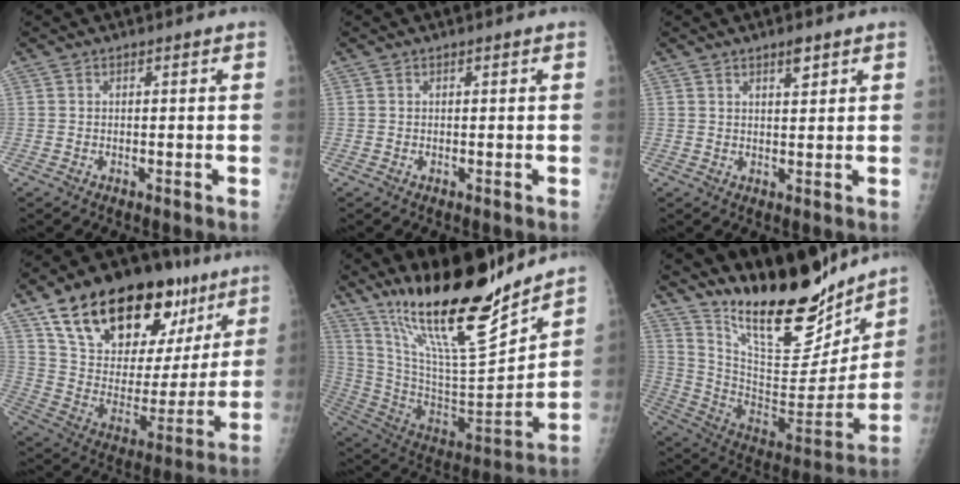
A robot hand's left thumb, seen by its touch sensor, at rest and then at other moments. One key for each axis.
{"total": 0.0}
{"total": 2.6, "fx": 1.8, "fy": 0.8, "fz": 1.8, "tx": -0.021, "ty": -0.012, "tz": 0.029}
{"total": 30.0, "fx": 17.4, "fy": 15.0, "fz": 19.2, "tx": -0.266, "ty": -0.024, "tz": 0.283}
{"total": 24.5, "fx": 19.5, "fy": 4.3, "fz": 14.3, "tx": -0.211, "ty": -0.111, "tz": 0.342}
{"total": 25.9, "fx": 20.2, "fy": 8.2, "fz": 14.0, "tx": -0.181, "ty": -0.108, "tz": 0.334}